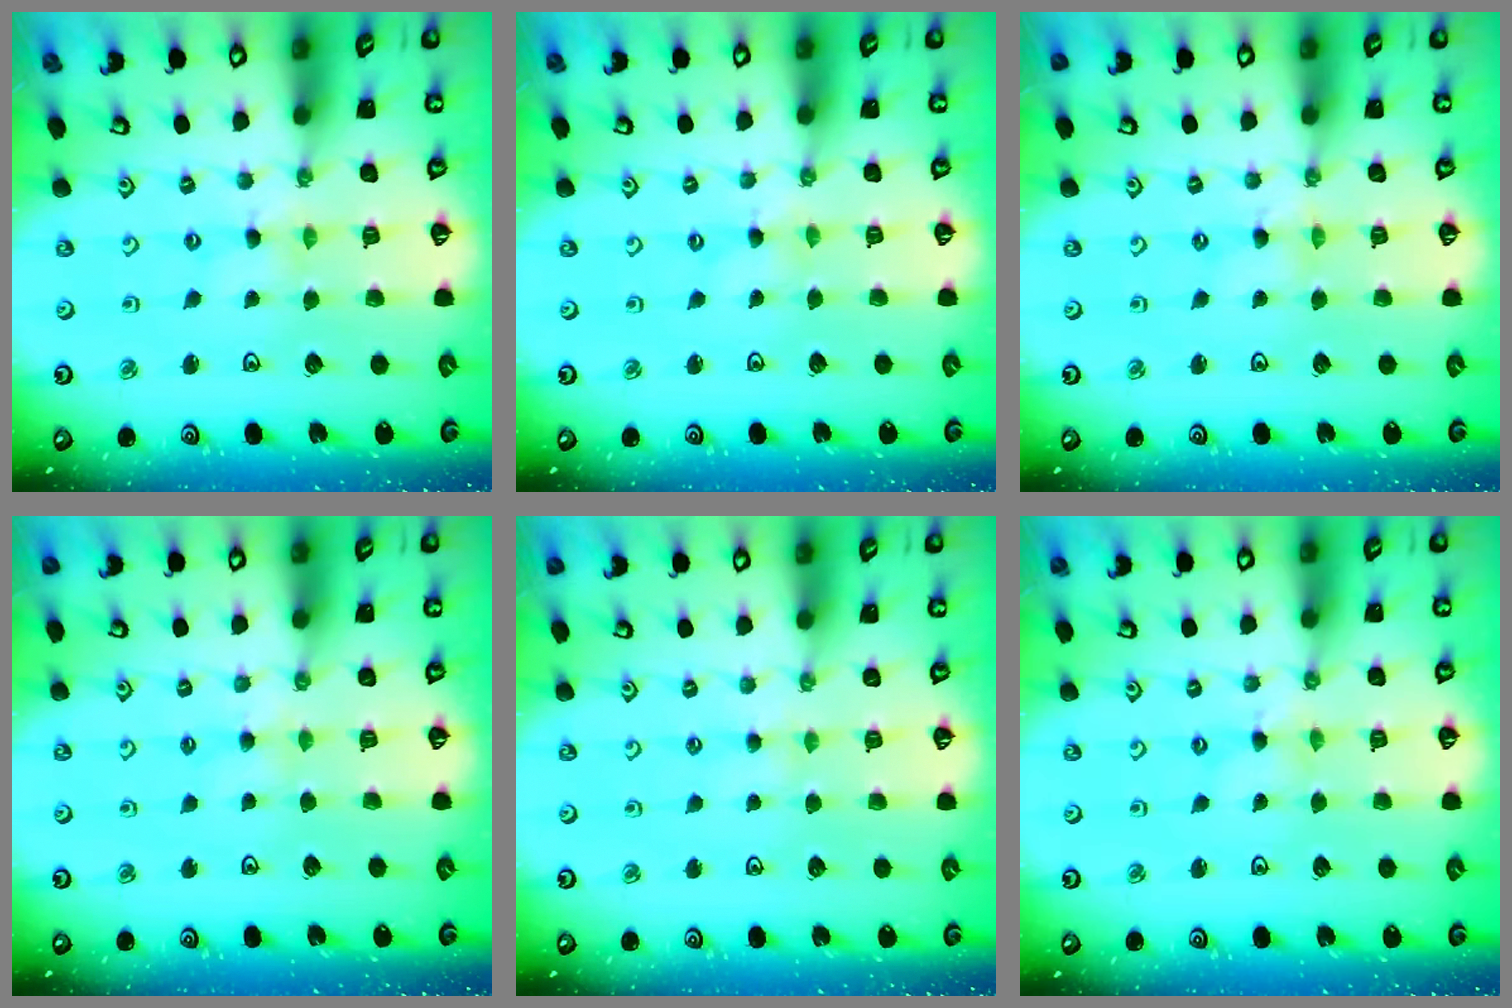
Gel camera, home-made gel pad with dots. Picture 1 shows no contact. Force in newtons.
{"total": 0.0}
{"total": 0.0}
{"total": 2.7, "press": 2.6, "slide": 0.5}
{"total": 1.9, "press": 1.9, "slide": 0.3}
{"total": 0.0}